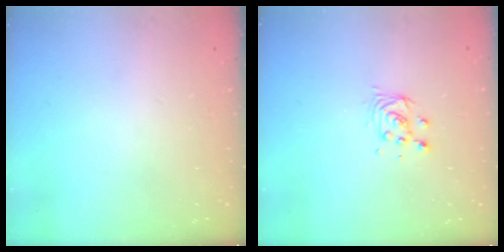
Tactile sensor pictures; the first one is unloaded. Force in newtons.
{"total": 3.9, "press": 3.9, "slide": 0.3}